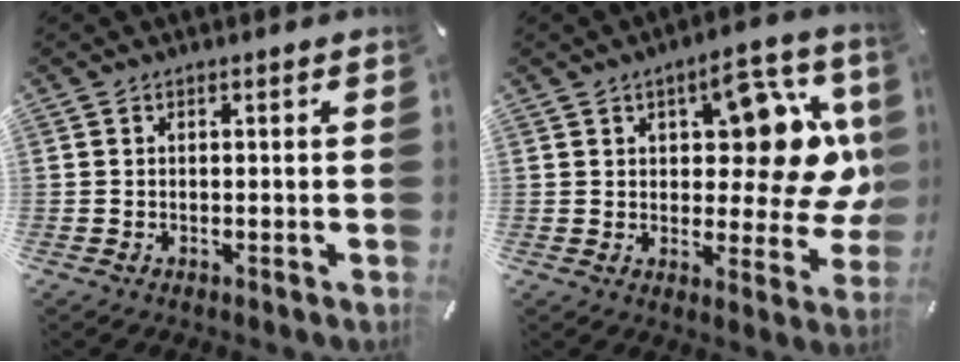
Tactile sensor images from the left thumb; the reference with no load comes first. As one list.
[{"total": 17.6, "force": [5.0, 8.9, 14.3], "torque": [-0.173, -0.033, 0.081]}]